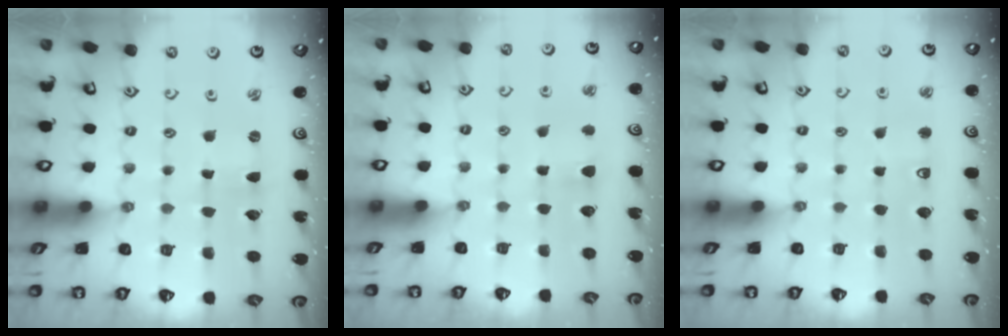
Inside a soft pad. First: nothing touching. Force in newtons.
{"total": 4.1, "press": 4.1, "slide": 0.7}
{"total": 3.9, "press": 3.9, "slide": 0.7}